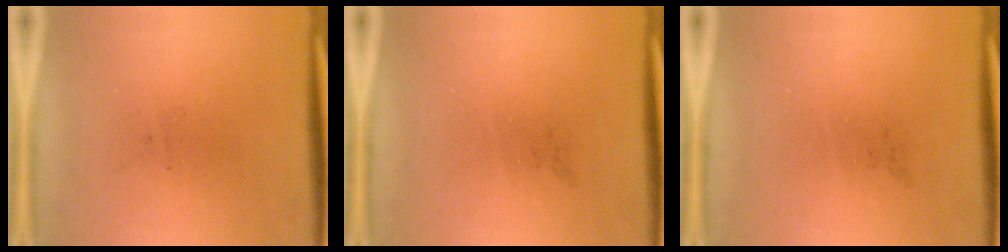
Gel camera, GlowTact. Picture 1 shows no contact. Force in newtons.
{"total": 0.0}
{"total": 0.0}